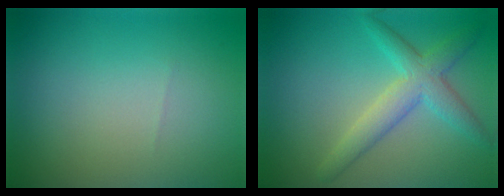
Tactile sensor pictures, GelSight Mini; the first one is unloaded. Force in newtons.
{"total": 4.3, "press": 4.3, "slide": 0.2}